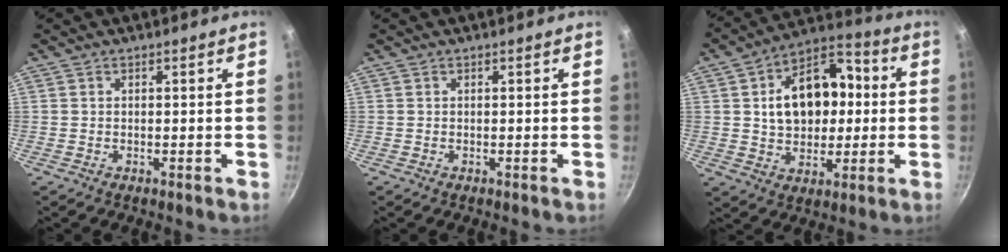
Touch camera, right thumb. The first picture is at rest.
{"total": 0.0}
{"total": 16.9, "force": [1.9, 11.3, 12.4], "torque": [-0.152, 0.024, 0.028]}